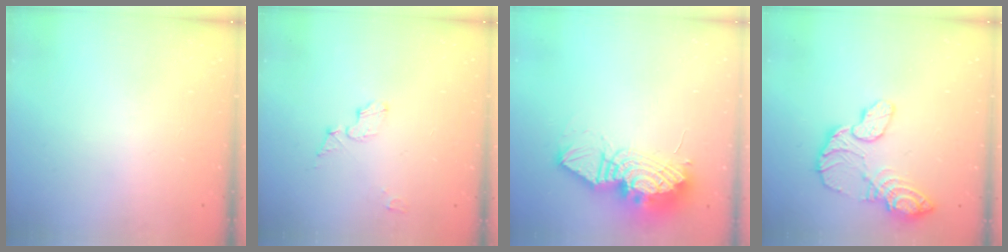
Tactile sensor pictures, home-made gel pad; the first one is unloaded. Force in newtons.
{"total": 6.1, "press": 6.1, "slide": 0.5}
{"total": 16.9, "press": 16.9, "slide": 1.7}
{"total": 13.3, "press": 13.2, "slide": 1.2}